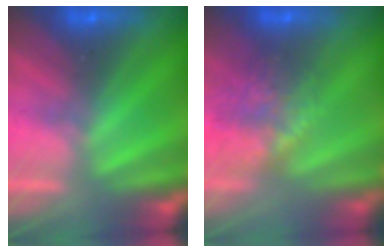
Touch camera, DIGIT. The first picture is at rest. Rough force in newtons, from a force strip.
{"total": 6.9}